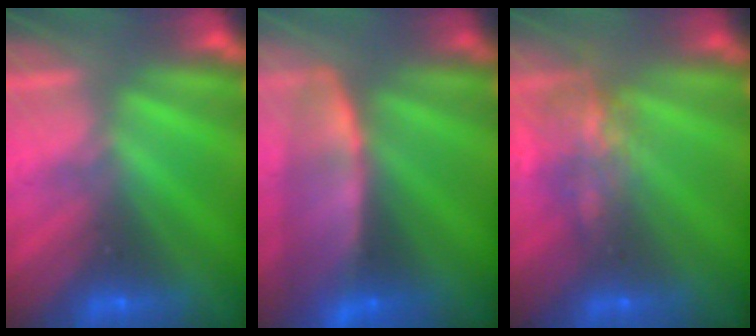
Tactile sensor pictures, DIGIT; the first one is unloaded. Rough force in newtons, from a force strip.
{"total": 7.8}
{"total": 7.0}